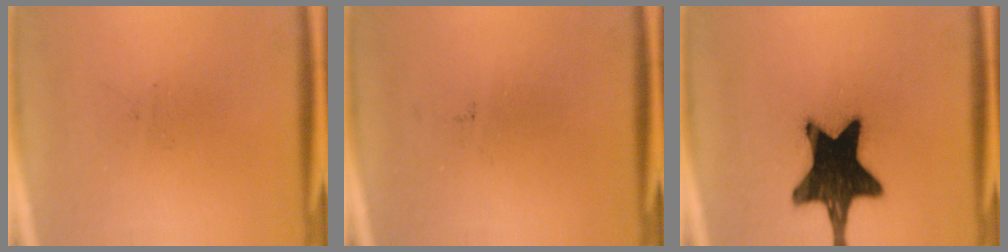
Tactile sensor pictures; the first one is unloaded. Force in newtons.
{"total": 0.0}
{"total": 19.6}